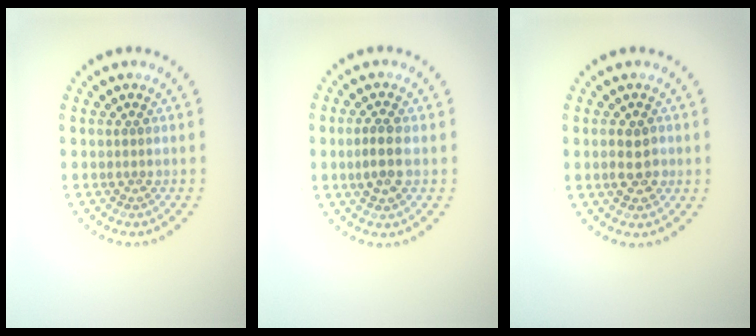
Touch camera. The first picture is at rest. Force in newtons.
{"total": 2.4, "press": 2.4, "slide": 0.5}
{"total": 2.4, "press": 2.4, "slide": 0.3}